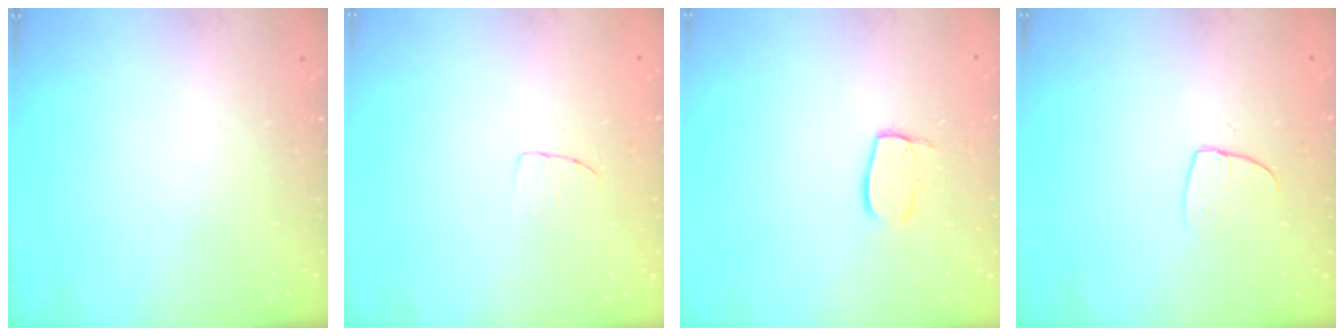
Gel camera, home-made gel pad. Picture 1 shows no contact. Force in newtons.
{"total": 4.1, "press": 4.0, "slide": 0.2}
{"total": 7.6, "press": 7.6, "slide": 0.2}
{"total": 4.3, "press": 4.3, "slide": 0.3}